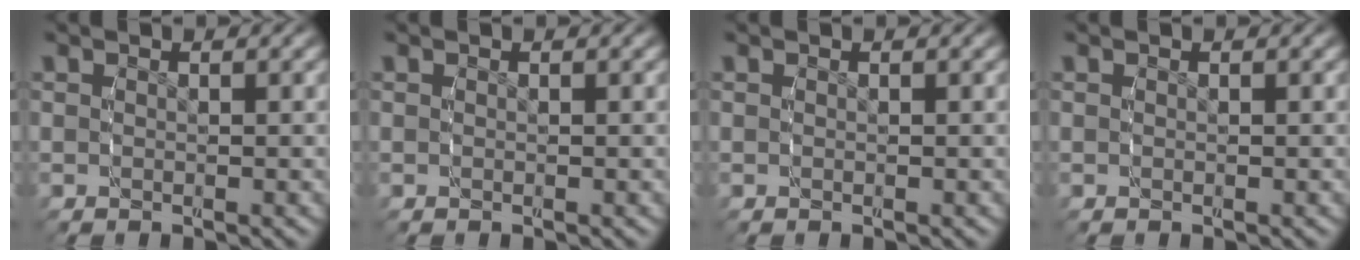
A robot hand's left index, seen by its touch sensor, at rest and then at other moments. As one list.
[{"total": 0.0}, {"total": 0.0}, {"total": 0.0}]